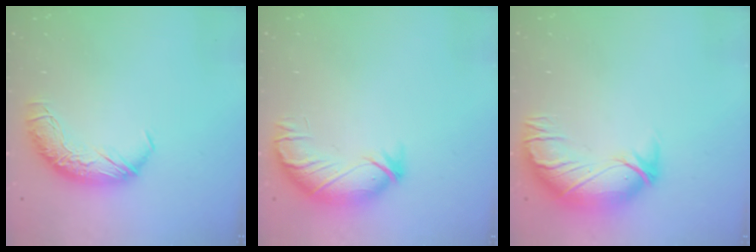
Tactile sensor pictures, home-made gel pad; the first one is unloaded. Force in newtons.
{"total": 3.4, "press": 2.7, "slide": 2.0}
{"total": 3.0, "press": 0.2, "slide": 2.9}